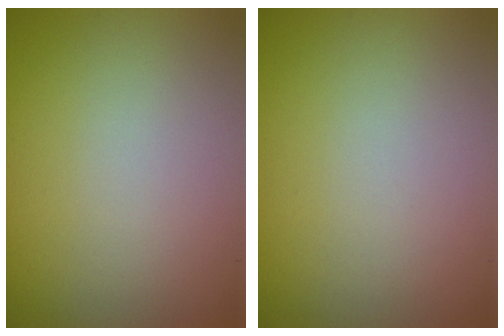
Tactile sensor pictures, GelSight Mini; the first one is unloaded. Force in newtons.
{"total": 0.0}